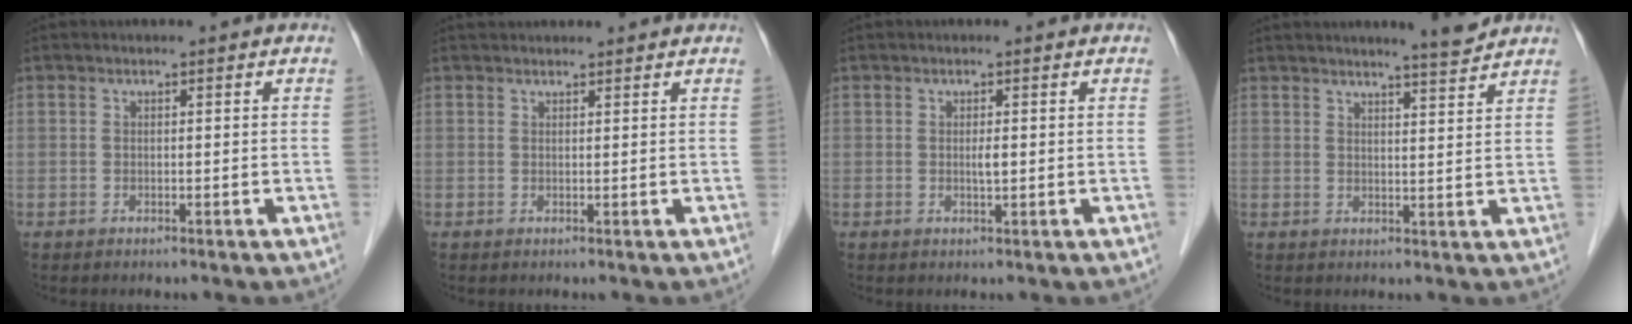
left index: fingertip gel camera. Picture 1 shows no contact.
{"total": 3.8, "force": [3.7, 0.7, 0.8], "torque": [-0.009, 0.034, 0.048]}
{"total": 1.1, "force": [0.1, 0.2, 1.1], "torque": [-0.021, -0.001, 0.001]}
{"total": 4.4, "force": [4.1, -0.4, 1.5], "torque": [-0.033, -0.011, 0.059]}